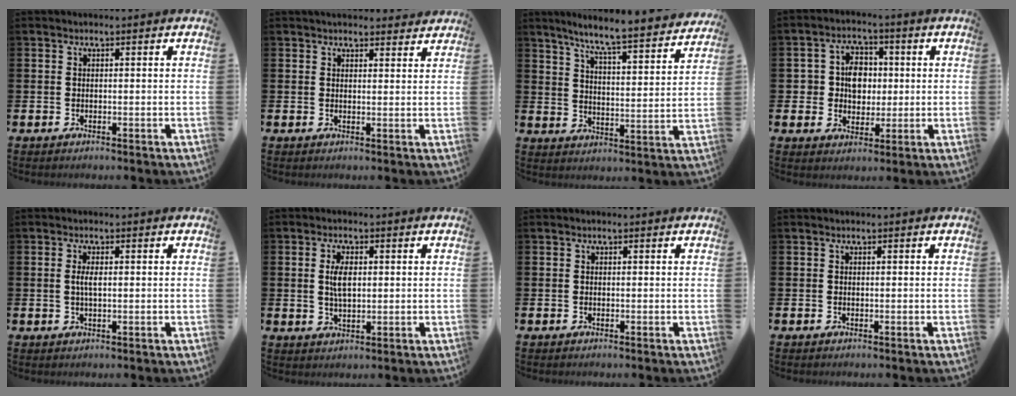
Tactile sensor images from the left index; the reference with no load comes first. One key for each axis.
{"total": 2.7, "fx": 2.6, "fy": 0.6, "fz": 0.1, "tx": 0.005, "ty": -0.014, "tz": 0.046}
{"total": 7.6, "fx": 7.0, "fy": -0.1, "fz": 3.0, "tx": -0.081, "ty": -0.052, "tz": 0.117}
{"total": 6.0, "fx": 0.9, "fy": 5.0, "fz": 3.1, "tx": -0.062, "ty": 0.013, "tz": 0.009}
{"total": 2.0, "fx": 0.3, "fy": 0.7, "fz": 1.9, "tx": -0.037, "ty": 0.003, "tz": 0.002}
{"total": 3.6, "fx": 0.8, "fy": 1.8, "fz": 3.1, "tx": -0.055, "ty": 0.005, "tz": 0.010}
{"total": 0.0}
{"total": 0.0}